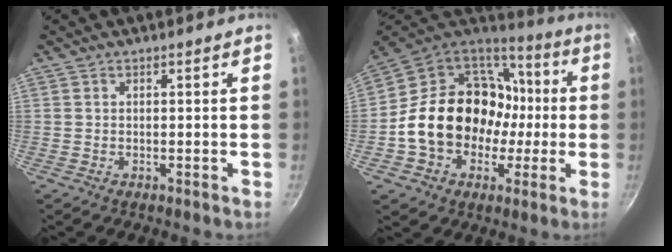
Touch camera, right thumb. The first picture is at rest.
{"total": 23.5, "force": [-1.4, 19.0, 13.7], "torque": [-0.218, 0.059, -0.008]}